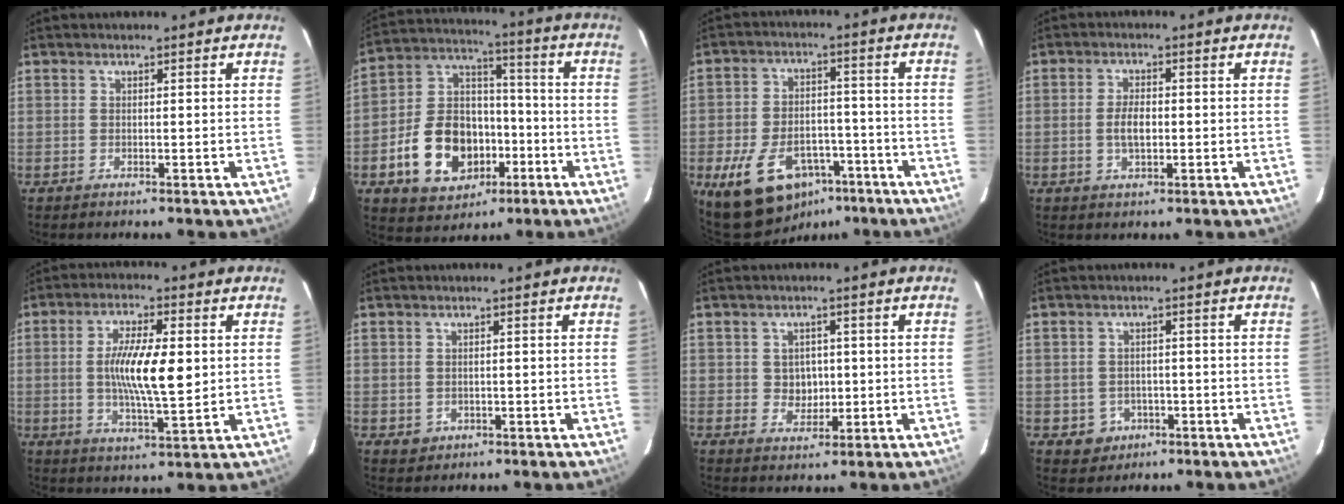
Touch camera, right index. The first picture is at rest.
{"total": 17.2, "force": [-6.4, 12.4, 10.1], "torque": [-0.222, 0.034, -0.089]}
{"total": 15.1, "force": [-8.4, 9.4, 8.3], "torque": [-0.171, 0.016, -0.116]}
{"total": 4.0, "force": [-0.3, 1.8, 3.5], "torque": [-0.068, 0.001, -0.003]}
{"total": 11.0, "force": [0.7, 3.0, 10.5], "torque": [-0.191, -0.001, 0.013]}
{"total": 2.3, "force": [-0.3, 2.2, 0.5], "torque": [-0.009, 0.001, 0.004]}
{"total": 4.1, "force": [0.4, 3.7, 1.6], "torque": [-0.029, 0.009, 0.012]}
{"total": 4.5, "force": [-1.4, 4.2, 0.8], "torque": [-0.025, 0.009, -0.010]}